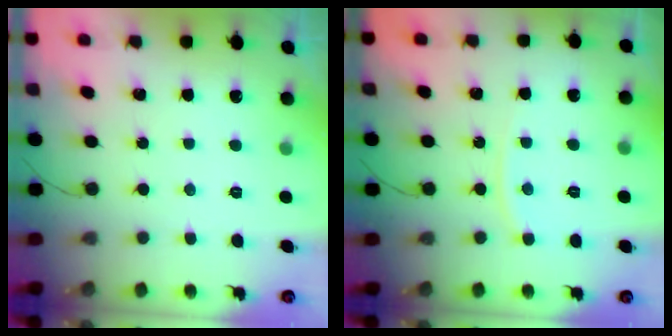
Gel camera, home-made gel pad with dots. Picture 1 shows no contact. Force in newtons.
{"total": 4.3, "press": 4.2, "slide": 0.6}